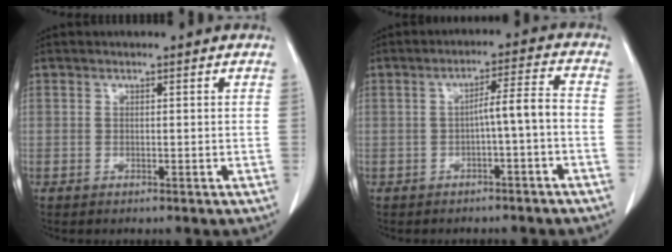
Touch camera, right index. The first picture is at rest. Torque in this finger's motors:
{"motor_torque": [0.74, -0.40, 0.37, 0.08]}